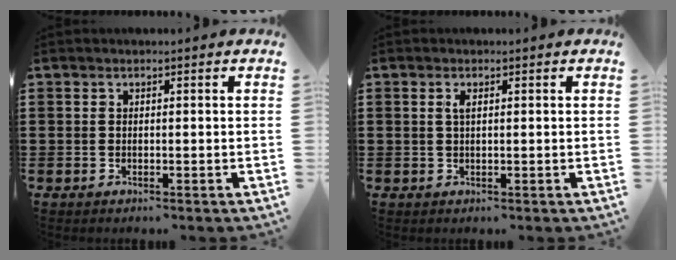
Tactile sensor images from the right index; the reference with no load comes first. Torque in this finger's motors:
{"motor_torque": [0.26, 0.23, 0.09, 0.05]}